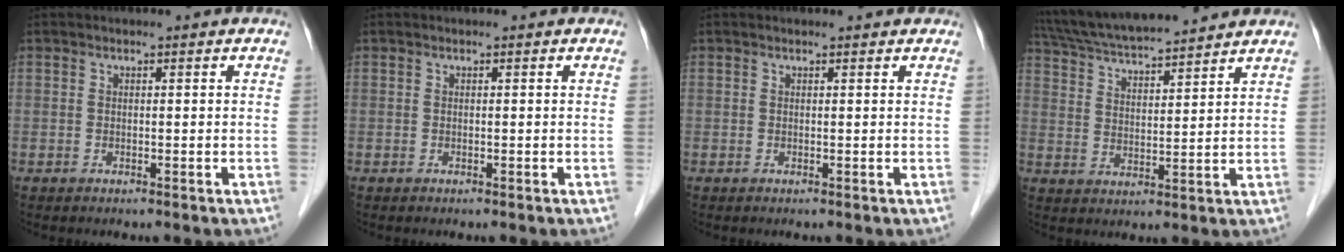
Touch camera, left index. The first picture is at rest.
{"total": 0.0}
{"total": 1.3, "force": [1.2, 0.3, 0.2], "torque": [-0.014, 0.006, 0.012]}
{"total": 7.6, "force": [7.2, -0.4, 2.4], "torque": [-0.052, 0.029, 0.127]}